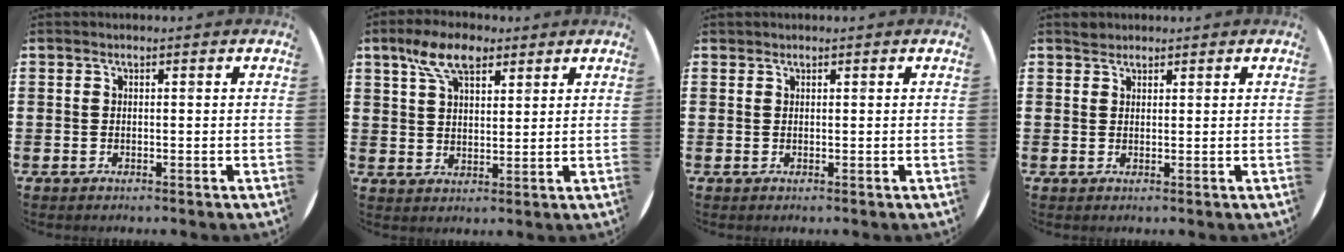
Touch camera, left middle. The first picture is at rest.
{"total": 7.3, "force": [4.8, 3.6, 4.1], "torque": [-0.079, 0.000, 0.085]}
{"total": 0.0}
{"total": 1.1, "force": [1.1, 0.3, -0.1], "torque": [-0.001, 0.001, 0.022]}